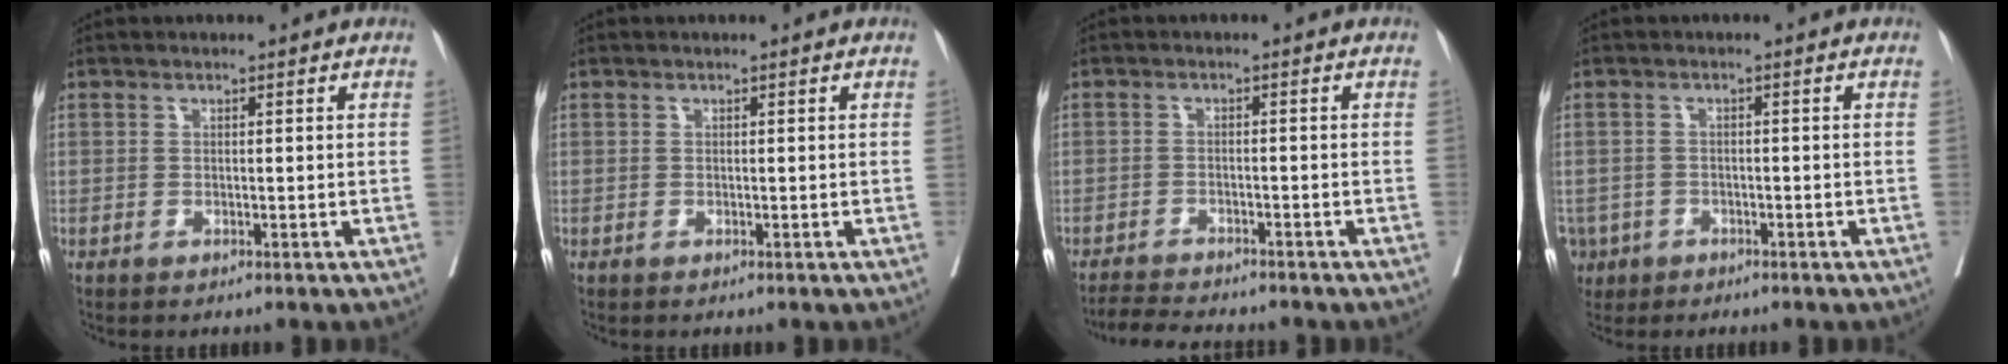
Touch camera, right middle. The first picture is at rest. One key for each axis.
{"total": 0.0}
{"total": 6.0, "fx": -5.7, "fy": 0.4, "fz": 1.9, "tx": -0.032, "ty": -0.016, "tz": -0.093}
{"total": 5.1, "fx": -2.9, "fy": 4.1, "fz": 0.7, "tx": -0.022, "ty": 0.004, "tz": -0.046}